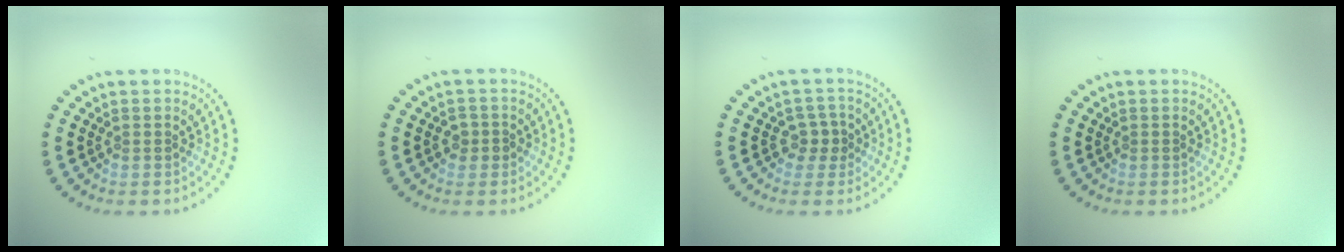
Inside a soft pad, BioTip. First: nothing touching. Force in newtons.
{"total": 1.3, "press": 1.3, "slide": 0.2}
{"total": 1.9, "press": 1.6, "slide": 0.9}
{"total": 0.0}